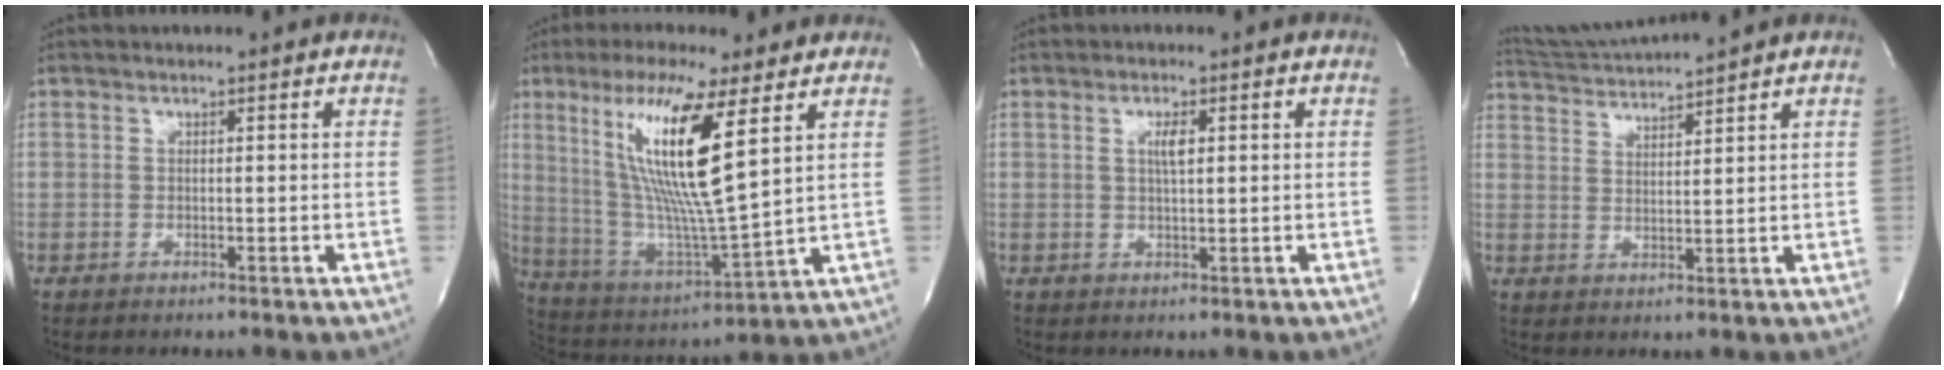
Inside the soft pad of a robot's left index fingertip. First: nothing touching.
{"total": 16.5, "force": [6.4, 0.3, 15.3], "torque": [-0.311, -0.019, 0.115]}
{"total": 2.4, "force": [0.4, 0.5, 2.3], "torque": [-0.049, 0.003, 0.008]}
{"total": 6.9, "force": [6.6, -1.7, 1.3], "torque": [-0.036, 0.007, 0.124]}